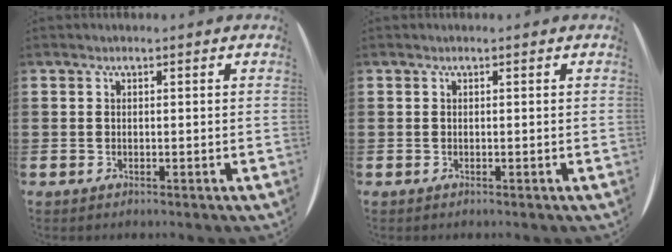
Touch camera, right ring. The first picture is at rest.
{"total": 0.0}